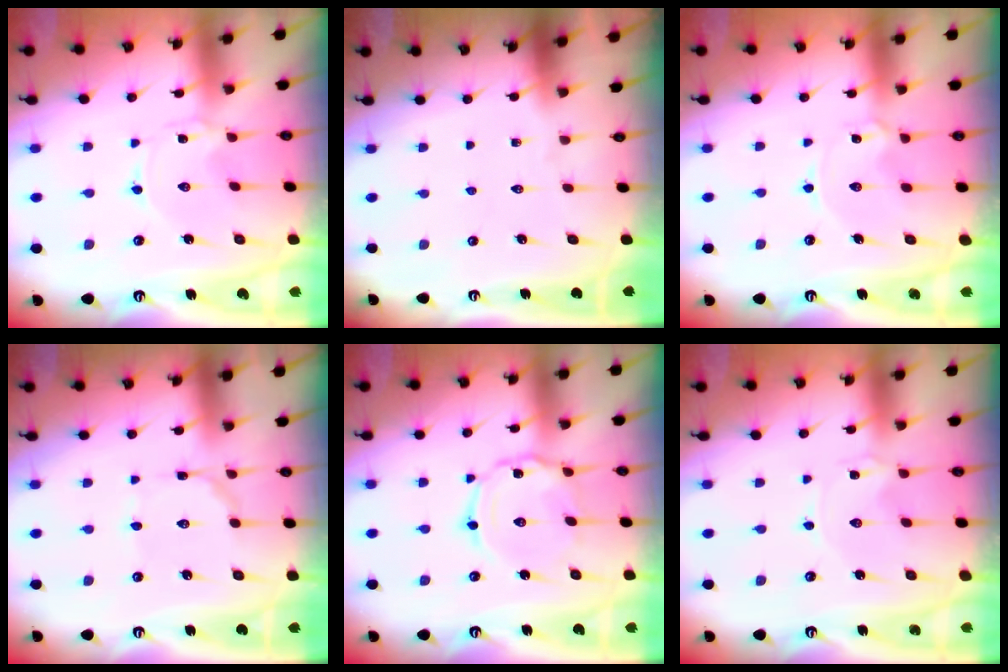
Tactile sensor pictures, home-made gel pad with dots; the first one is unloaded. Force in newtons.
{"total": 0.0}
{"total": 1.4, "press": 1.3, "slide": 0.1}
{"total": 2.2, "press": 2.2, "slide": 0.2}
{"total": 6.1, "press": 6.1, "slide": 0.3}
{"total": 0.0}